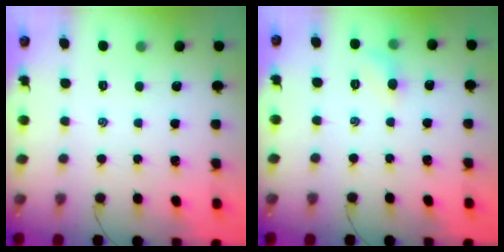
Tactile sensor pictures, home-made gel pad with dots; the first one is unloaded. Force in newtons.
{"total": 6.3, "press": 6.0, "slide": 1.7}